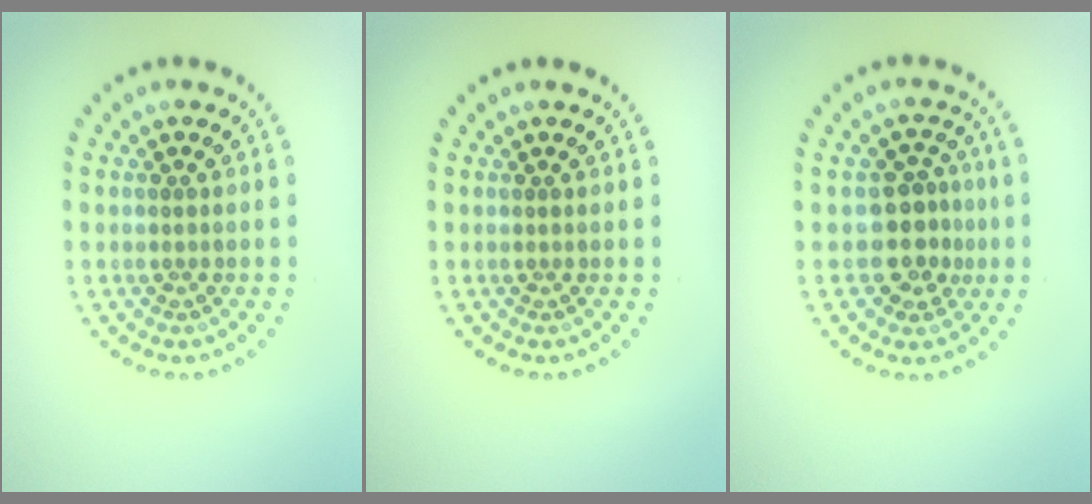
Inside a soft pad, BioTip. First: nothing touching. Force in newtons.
{"total": 0.0}
{"total": 3.4, "press": 3.0, "slide": 1.5}